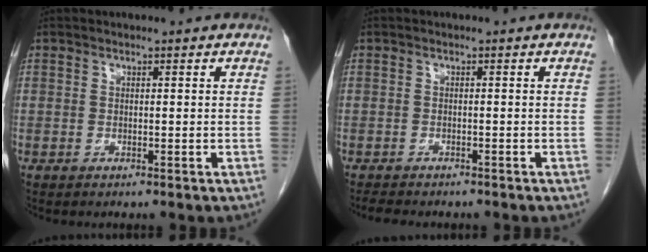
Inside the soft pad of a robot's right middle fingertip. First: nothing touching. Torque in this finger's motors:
{"motor_torque": [0.05, -0.03, 0.00, 0.00]}